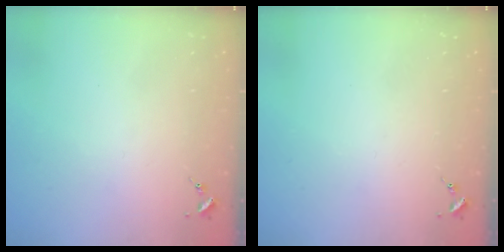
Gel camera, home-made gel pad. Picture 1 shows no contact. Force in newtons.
{"total": 0.0}